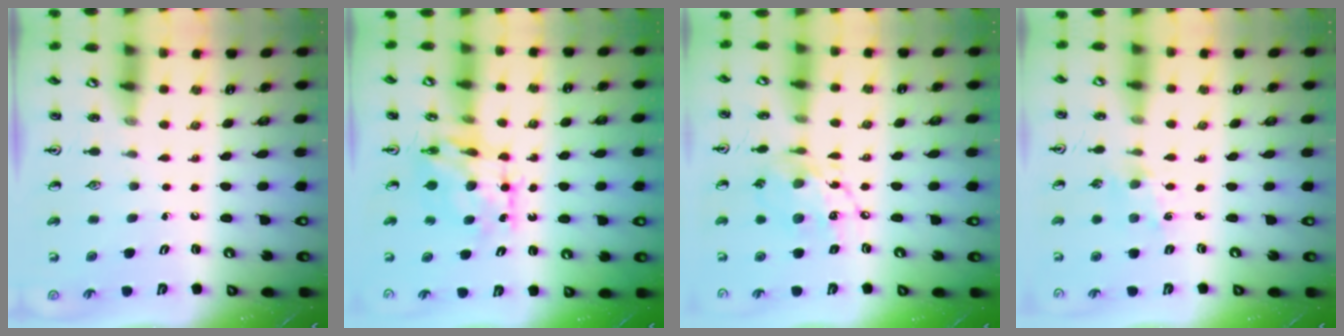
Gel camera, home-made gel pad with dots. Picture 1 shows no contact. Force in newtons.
{"total": 8.6, "press": 8.5, "slide": 0.7}
{"total": 11.7, "press": 11.7, "slide": 0.7}
{"total": 1.0, "press": 0.9, "slide": 0.2}